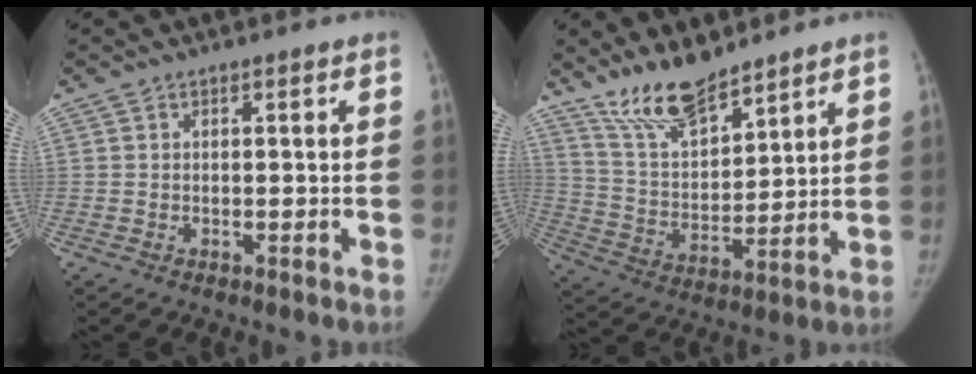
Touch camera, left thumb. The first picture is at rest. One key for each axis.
{"total": 12.4, "fx": 10.3, "fy": 4.0, "fz": 5.6, "tx": -0.077, "ty": -0.063, "tz": 0.202}